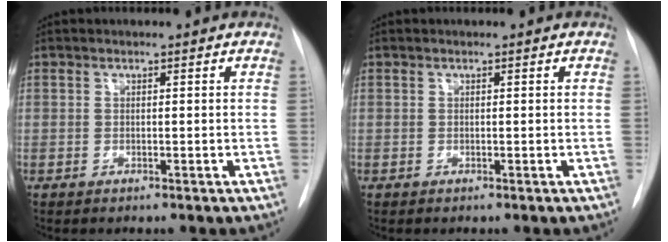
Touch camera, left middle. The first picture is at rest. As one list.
[{"total": 0.0}]